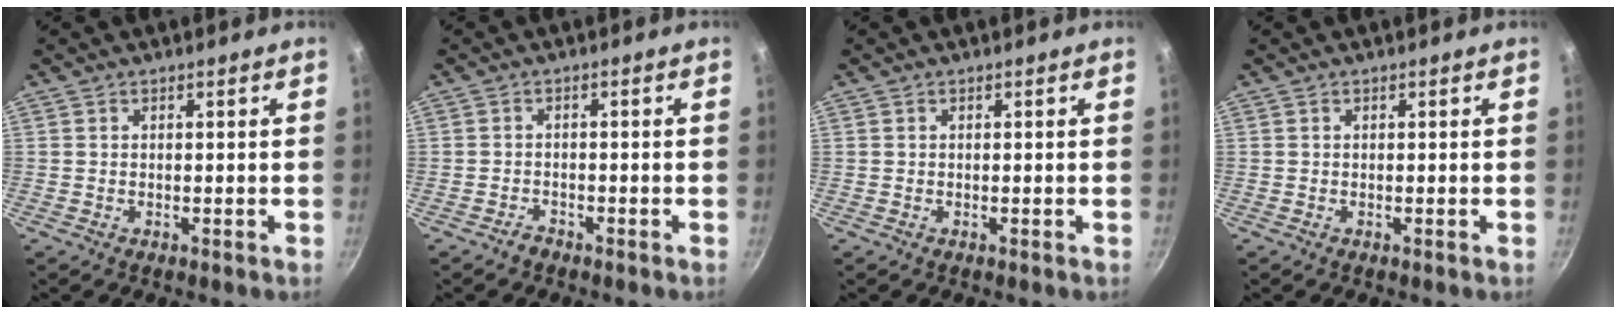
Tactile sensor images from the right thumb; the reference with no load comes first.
{"total": 1.5, "force": [-1.3, 0.7, 0.2], "torque": [-0.001, 0.017, -0.023]}
{"total": 0.0}
{"total": 0.0}